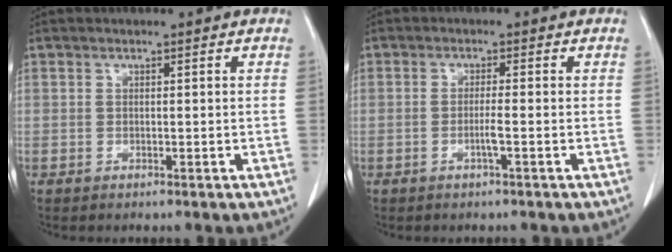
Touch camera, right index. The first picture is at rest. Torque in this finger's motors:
{"motor_torque": [-0.05, 0.04, -0.05, 0.02]}